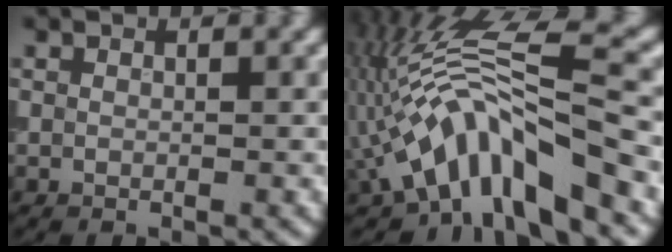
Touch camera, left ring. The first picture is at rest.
{"total": 11.3, "force": [-4.3, 3.6, 9.9], "torque": [-0.169, 0.020, -0.080]}